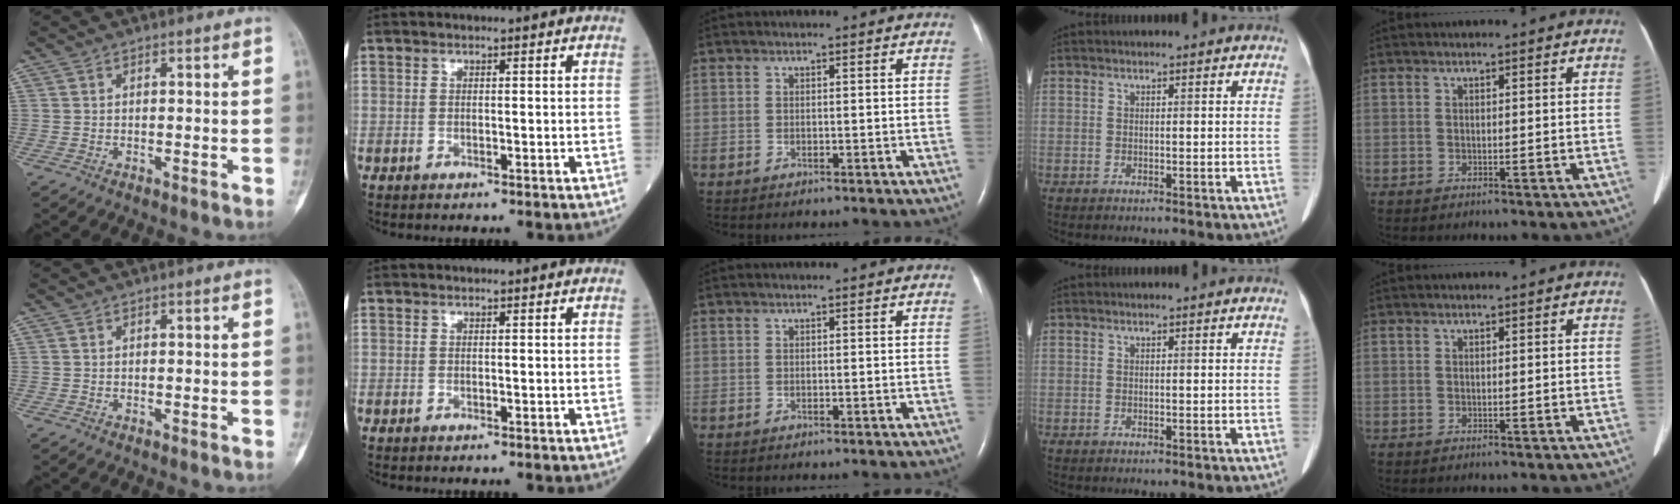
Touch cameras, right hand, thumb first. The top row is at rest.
{}